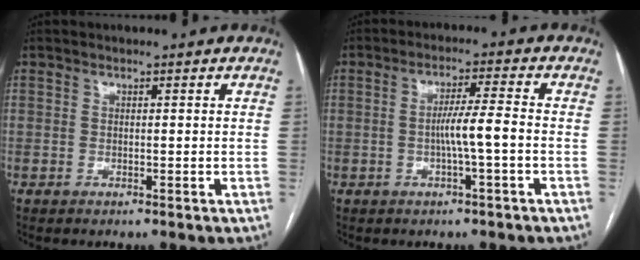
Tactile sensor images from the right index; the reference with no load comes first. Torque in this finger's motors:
{"motor_torque": [0.97, -0.18, 0.47, 0.09]}